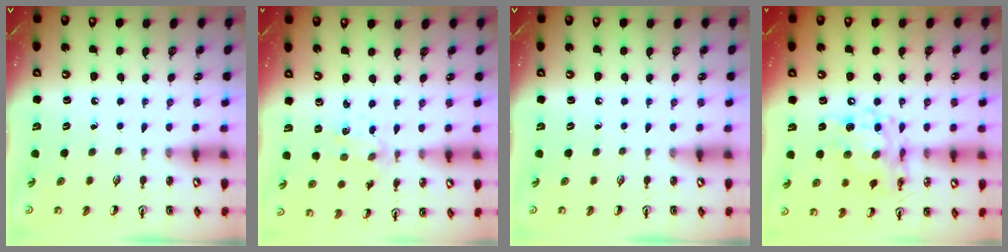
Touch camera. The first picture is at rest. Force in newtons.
{"total": 1.1, "press": 1.1, "slide": 0.3}
{"total": 0.0}
{"total": 11.9, "press": 11.9, "slide": 1.1}